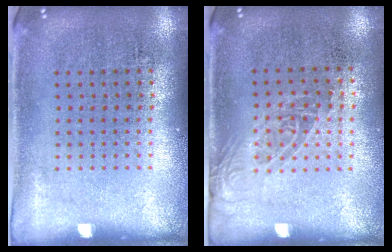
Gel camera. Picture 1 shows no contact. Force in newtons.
{"total": 1.3, "press": 1.0, "slide": 0.9}